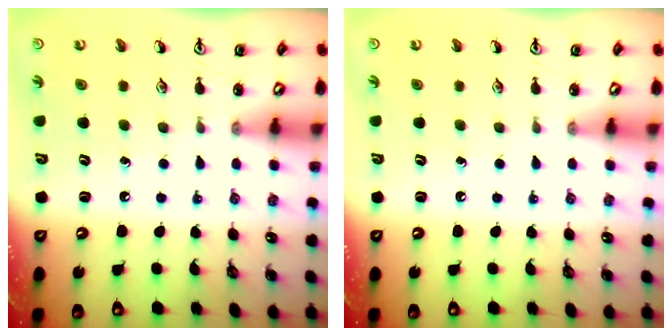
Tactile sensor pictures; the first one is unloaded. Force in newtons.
{"total": 0.0}